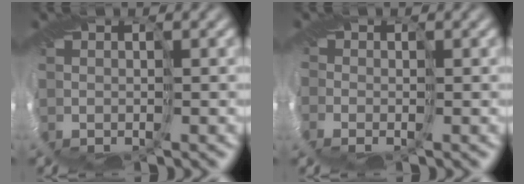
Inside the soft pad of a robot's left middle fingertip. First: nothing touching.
{"total": 1.3, "force": [-0.7, 0.9, 0.7], "torque": [-0.012, -0.009, -0.020]}